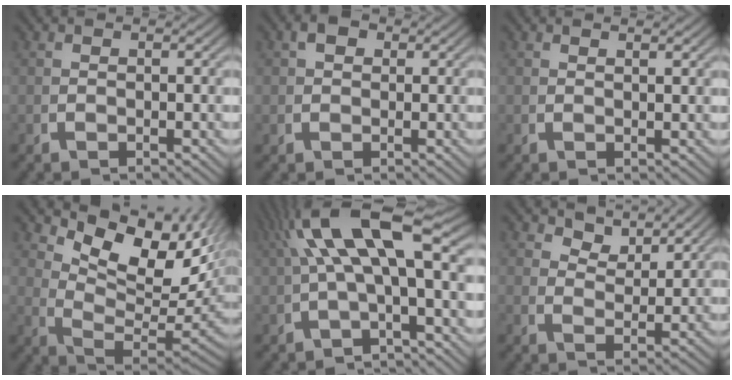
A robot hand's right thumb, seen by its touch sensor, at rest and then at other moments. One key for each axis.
{"total": 2.1, "fx": 1.1, "fy": 1.5, "fz": 1.1, "tx": -0.021, "ty": -0.001, "tz": 0.021}
{"total": 0.8, "fx": 0.7, "fy": -0.1, "fz": 0.2, "tx": -0.001, "ty": 0.001, "tz": 0.014}
{"total": 12.6, "fx": 2.0, "fy": 7.4, "fz": 10.0, "tx": -0.168, "ty": -0.030, "tz": 0.050}
{"total": 7.1, "fx": 1.4, "fy": 2.4, "fz": 6.5, "tx": -0.119, "ty": 0.015, "tz": 0.026}
{"total": 3.6, "fx": 3.3, "fy": 0.7, "fz": 1.2, "tx": -0.023, "ty": -0.002, "tz": 0.065}